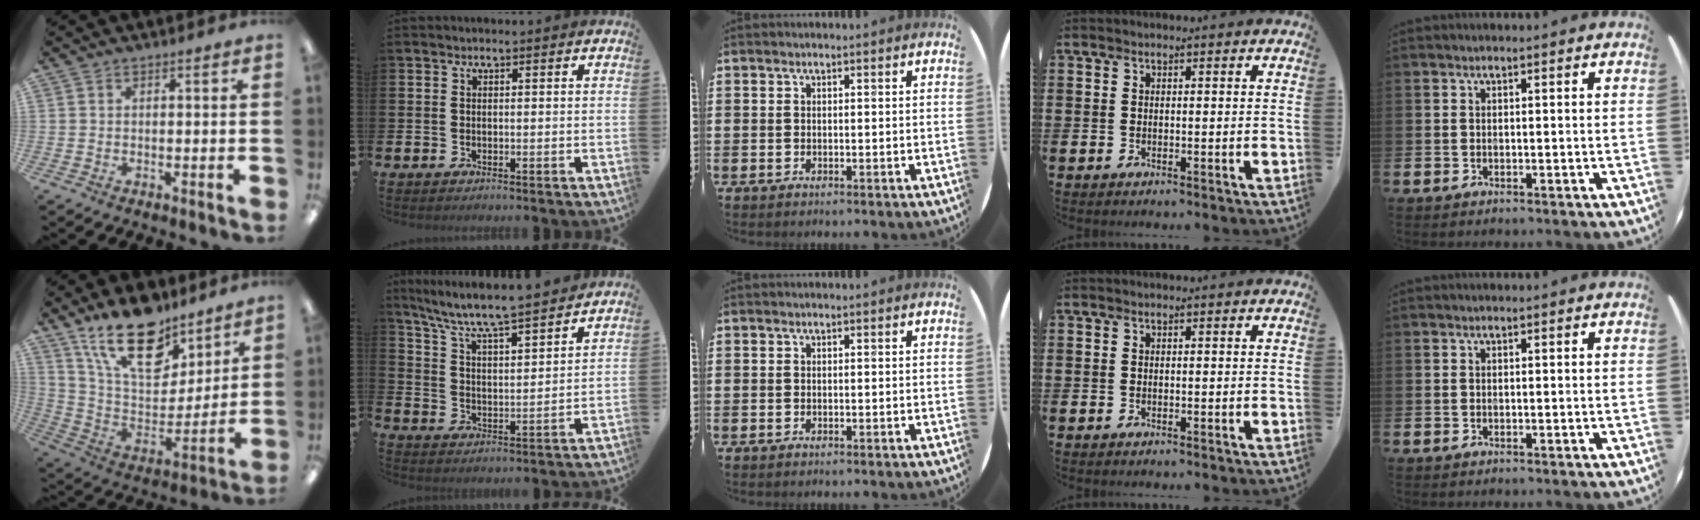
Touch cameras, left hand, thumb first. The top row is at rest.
{"thumb": {"total": 21.1, "force": [14.8, 10.1, 11.2], "torque": [-0.195, -0.087, 0.266]}, "index": {"total": 7.9, "force": [7.3, 0.5, 2.8], "torque": [-0.089, -0.056, 0.126]}}